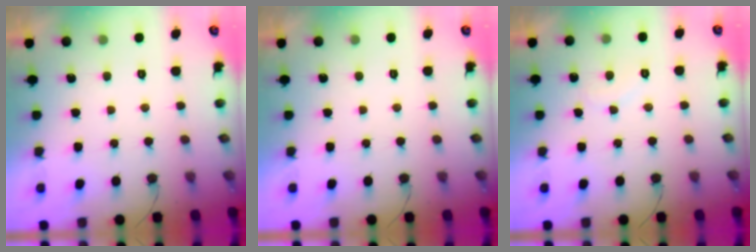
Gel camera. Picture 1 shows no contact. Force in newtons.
{"total": 1.8, "press": 1.8, "slide": 0.1}
{"total": 5.6, "press": 5.6, "slide": 0.5}